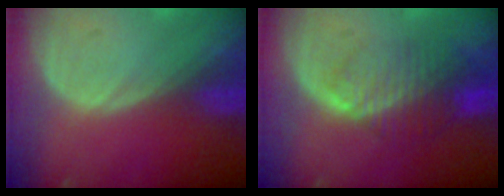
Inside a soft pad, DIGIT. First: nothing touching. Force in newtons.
{"total": 8.4, "press": 7.2, "slide": 4.3}